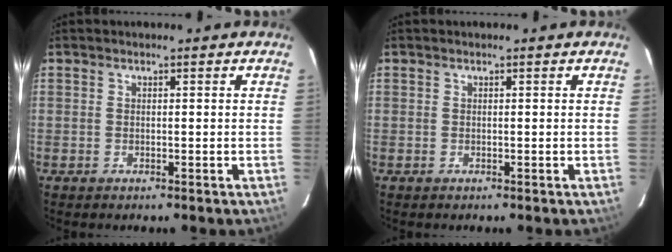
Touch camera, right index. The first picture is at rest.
{"total": 0.0}